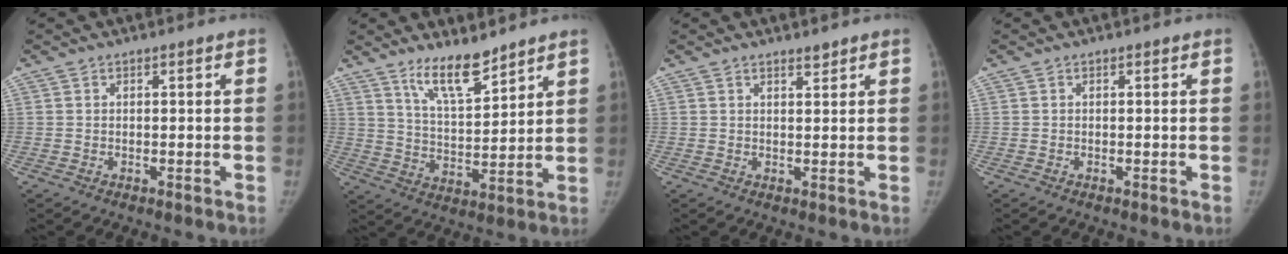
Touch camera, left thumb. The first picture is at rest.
{"total": 9.4, "force": [7.3, 2.4, 5.3], "torque": [-0.074, -0.060, 0.140]}
{"total": 1.3, "force": [1.1, 0.3, 0.5], "torque": [-0.003, -0.009, 0.018]}
{"total": 0.0}